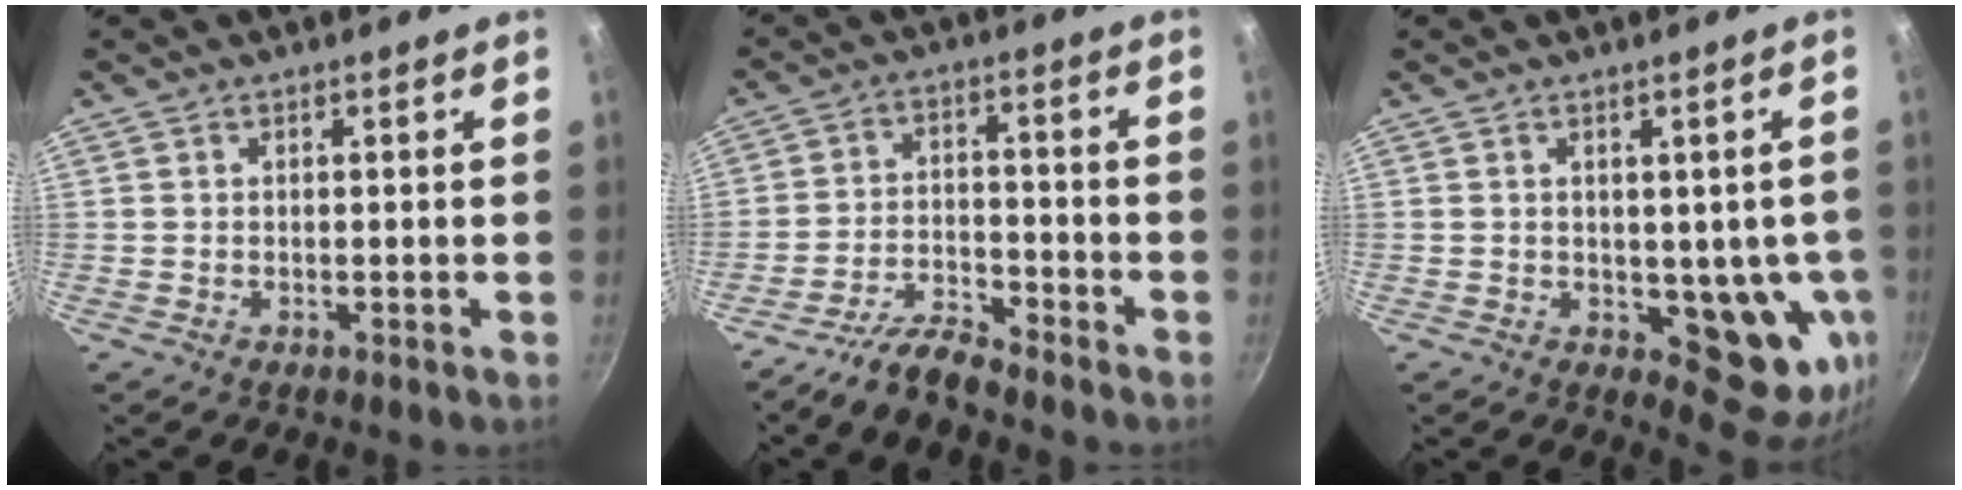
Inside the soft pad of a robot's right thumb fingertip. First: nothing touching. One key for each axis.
{"total": 6.6, "fx": -5.9, "fy": 1.4, "fz": 2.4, "tx": -0.050, "ty": 0.052, "tz": -0.121}
{"total": 11.2, "fx": -1.0, "fy": 6.2, "fz": 9.3, "tx": -0.058, "ty": -0.013, "tz": -0.004}